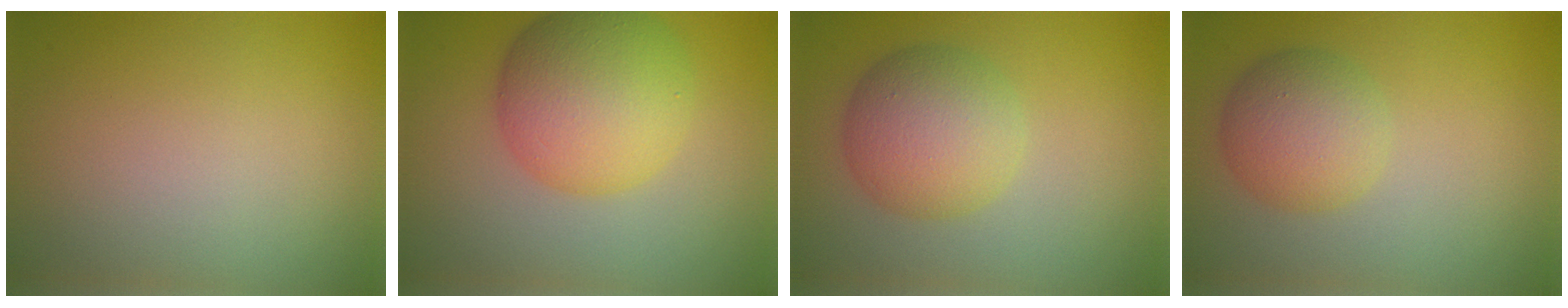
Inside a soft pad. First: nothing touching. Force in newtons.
{"total": 8.0, "press": 8.0, "slide": 0.2}
{"total": 5.6, "press": 5.6, "slide": 0.2}
{"total": 4.4, "press": 4.4, "slide": 0.0}